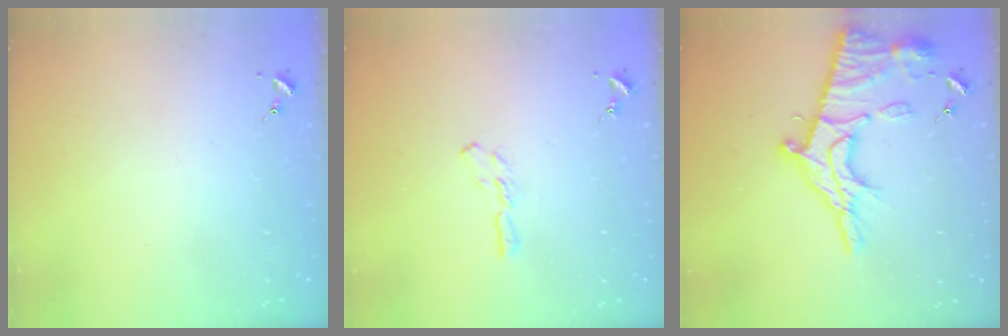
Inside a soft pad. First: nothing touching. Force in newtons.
{"total": 5.6, "press": 5.5, "slide": 0.4}
{"total": 19.8, "press": 19.8, "slide": 1.8}